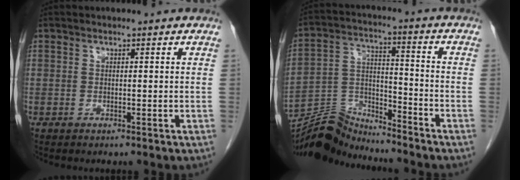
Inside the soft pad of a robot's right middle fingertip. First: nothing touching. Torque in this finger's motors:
{"motor_torque": [0.93, -1.20, 0.00, 0.01]}